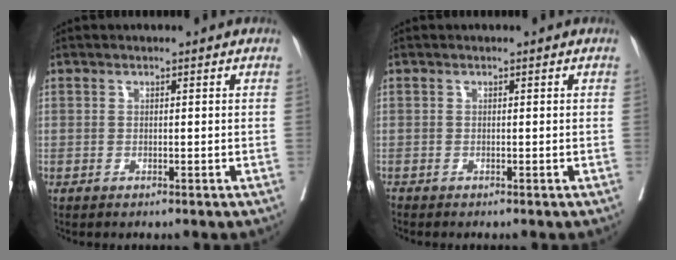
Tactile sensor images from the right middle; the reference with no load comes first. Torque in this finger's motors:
{"motor_torque": [-0.75, -0.41, 0.02, 0.00]}